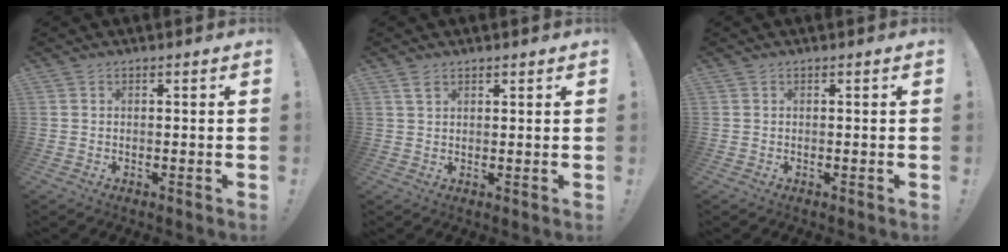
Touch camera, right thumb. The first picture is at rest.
{"total": 2.8, "force": [1.7, 1.4, 1.6], "torque": [-0.019, -0.005, 0.030]}
{"total": 0.0}